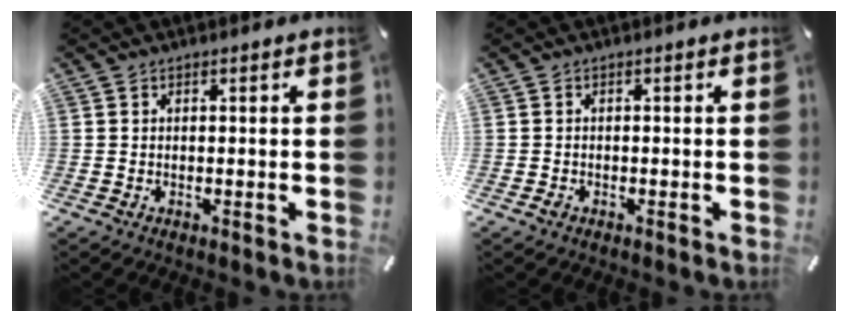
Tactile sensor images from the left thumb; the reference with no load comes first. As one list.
[{"total": 0.7, "force": [-0.5, 0.3, 0.3], "torque": [-0.005, 0.000, -0.011]}]